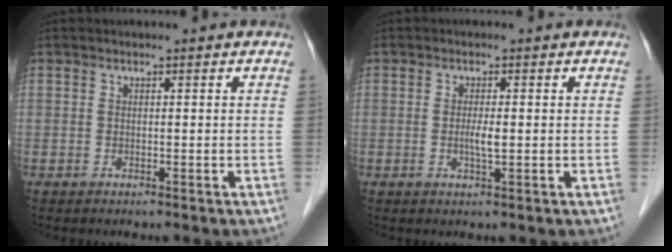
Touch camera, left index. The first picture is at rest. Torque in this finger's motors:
{"motor_torque": [0.42, 0.38, 0.05, 0.01]}